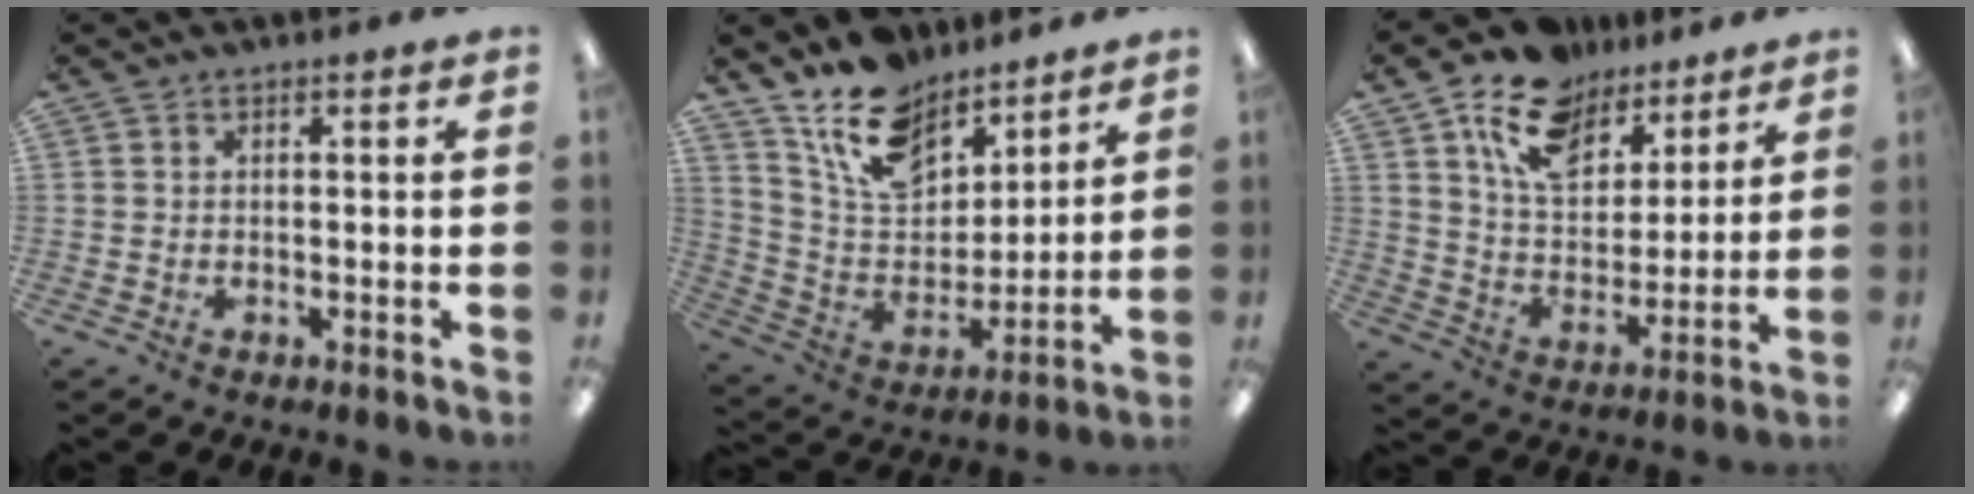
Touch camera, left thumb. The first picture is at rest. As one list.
[{"total": 15.8, "force": [12.1, 8.0, 6.1], "torque": [-0.130, -0.070, 0.228]}, {"total": 15.9, "force": [10.4, 9.5, 7.3], "torque": [-0.133, -0.045, 0.193]}]